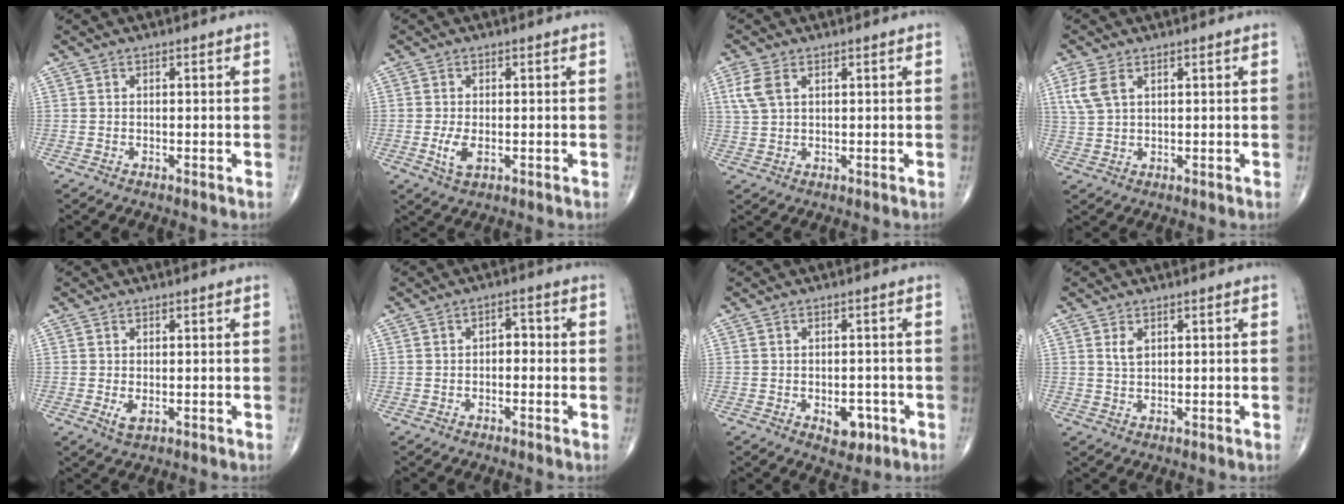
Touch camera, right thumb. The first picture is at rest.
{"total": 3.7, "force": [-0.7, 1.8, 3.1], "torque": [-0.066, -0.007, -0.011]}
{"total": 4.4, "force": [1.7, 2.5, 3.1], "torque": [-0.078, 0.006, 0.040]}
{"total": 4.6, "force": [2.1, 2.5, 3.3], "torque": [-0.080, 0.004, 0.049]}
{"total": 2.1, "force": [-0.3, 1.0, 1.8], "torque": [-0.034, -0.006, -0.001]}
{"total": 2.6, "force": [-0.4, 1.7, 1.9], "torque": [-0.010, 0.013, -0.014]}
{"total": 4.9, "force": [-1.9, 3.0, 3.4], "torque": [-0.026, 0.006, -0.018]}
{"total": 1.6, "force": [0.7, 0.9, 1.2], "torque": [-0.020, 0.000, 0.016]}